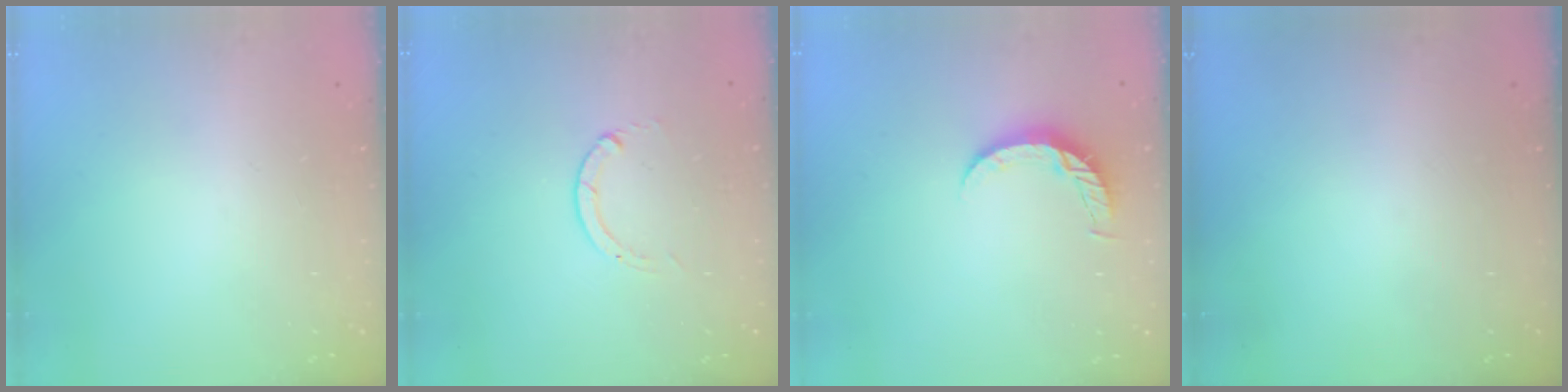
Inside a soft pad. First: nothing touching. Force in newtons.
{"total": 0.0}
{"total": 6.1, "press": 6.0, "slide": 0.6}
{"total": 0.0}